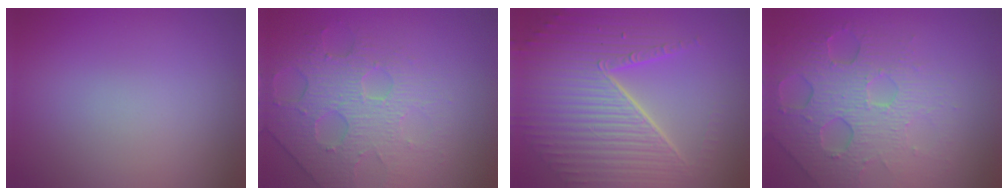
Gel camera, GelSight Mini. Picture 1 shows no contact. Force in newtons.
{"total": 4.1, "press": 3.9, "slide": 1.3}
{"total": 9.7, "press": 6.2, "slide": 7.5}
{"total": 6.6, "press": 4.7, "slide": 4.7}